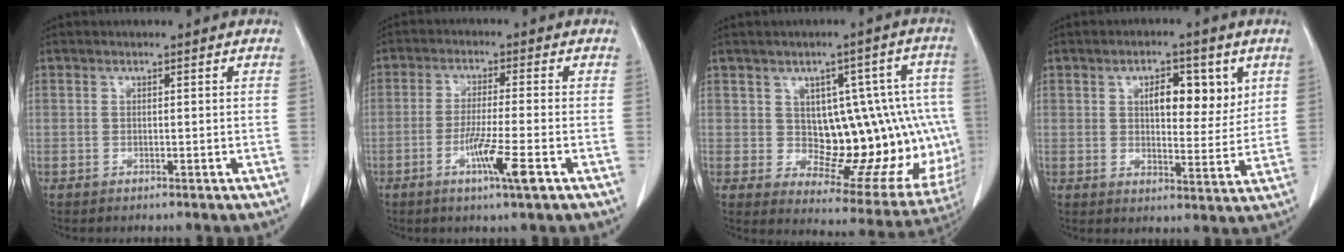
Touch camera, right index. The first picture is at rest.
{"total": 6.9, "force": [-3.0, -0.4, 6.1], "torque": [-0.112, -0.015, -0.054]}
{"total": 16.1, "force": [0.4, 7.8, 14.0], "torque": [-0.146, 0.025, 0.022]}
{"total": 7.8, "force": [3.1, 3.4, 6.3], "torque": [-0.086, 0.003, 0.046]}